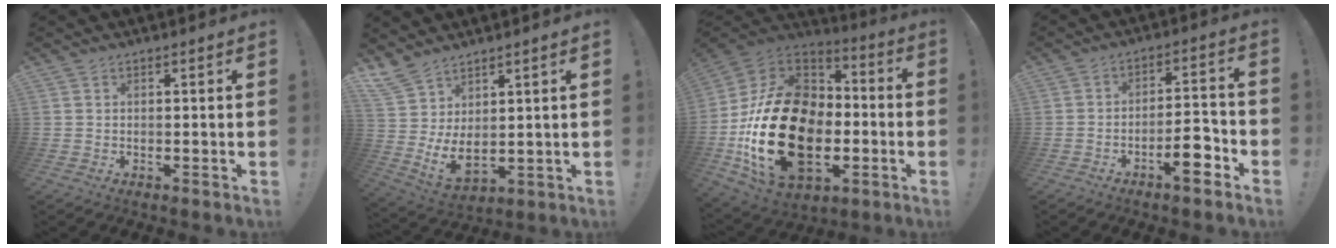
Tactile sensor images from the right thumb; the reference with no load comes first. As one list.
[{"total": 8.4, "force": [4.4, 4.4, 5.7], "torque": [-0.111, -0.049, 0.092]}, {"total": 31.3, "force": [-6.1, 21.0, 22.4], "torque": [-0.444, 0.030, -0.074]}, {"total": 8.8, "force": [-5.1, 2.8, 6.6], "torque": [-0.078, 0.028, -0.089]}]